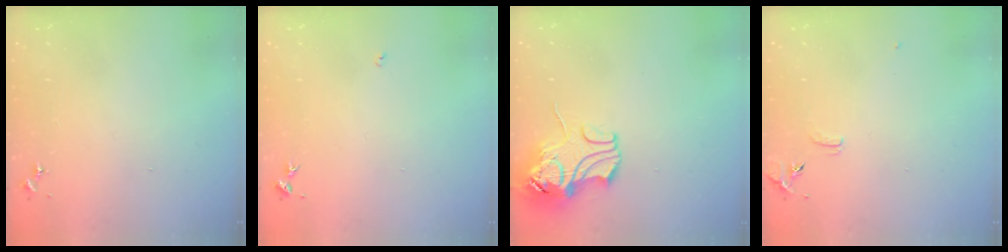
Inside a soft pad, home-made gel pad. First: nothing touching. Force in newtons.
{"total": 3.0, "press": 3.0, "slide": 0.4}
{"total": 11.2, "press": 11.0, "slide": 1.7}
{"total": 6.9, "press": 6.9, "slide": 0.6}